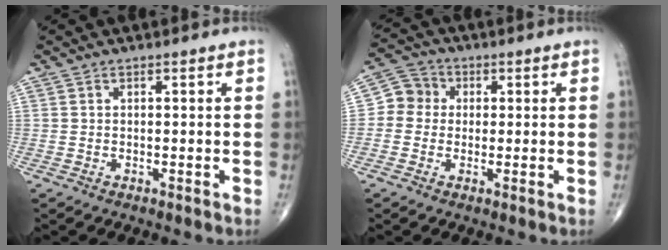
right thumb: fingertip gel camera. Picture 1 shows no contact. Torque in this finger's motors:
{"motor_torque": [-0.16, 0.25, 0.11, 0.09, -0.01]}